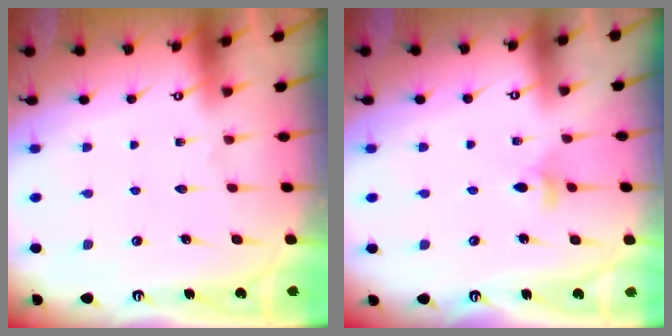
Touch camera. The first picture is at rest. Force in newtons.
{"total": 4.3, "press": 4.2, "slide": 0.9}